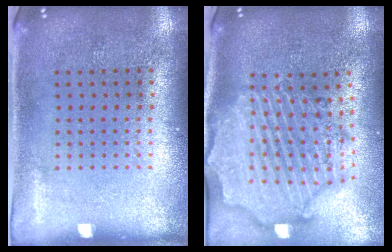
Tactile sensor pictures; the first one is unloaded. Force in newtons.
{"total": 3.2, "press": 2.8, "slide": 1.6}